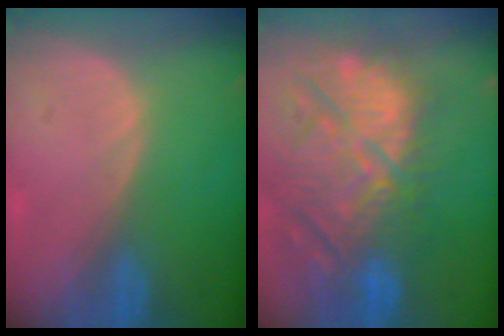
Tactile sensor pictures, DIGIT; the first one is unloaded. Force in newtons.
{"total": 14.5, "press": 12.7, "slide": 7.0}